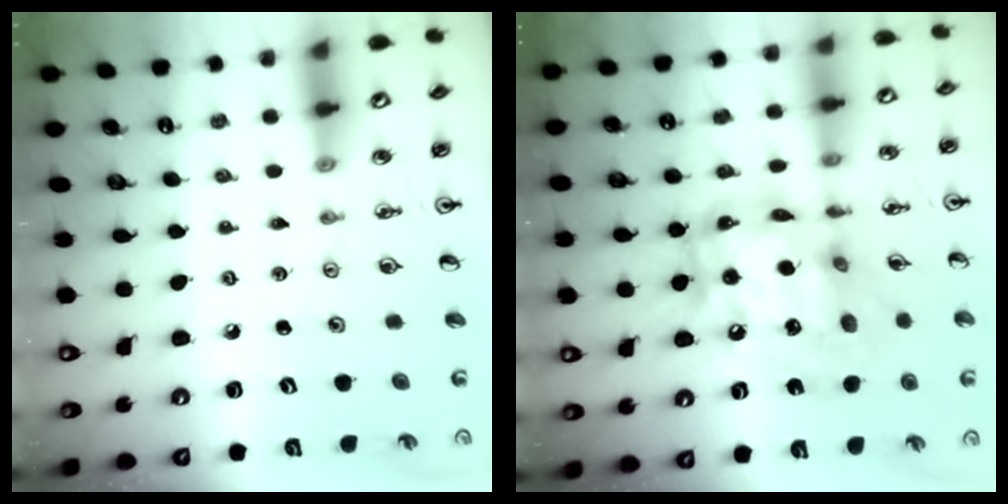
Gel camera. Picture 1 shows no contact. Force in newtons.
{"total": 19.4, "press": 19.3, "slide": 1.6}